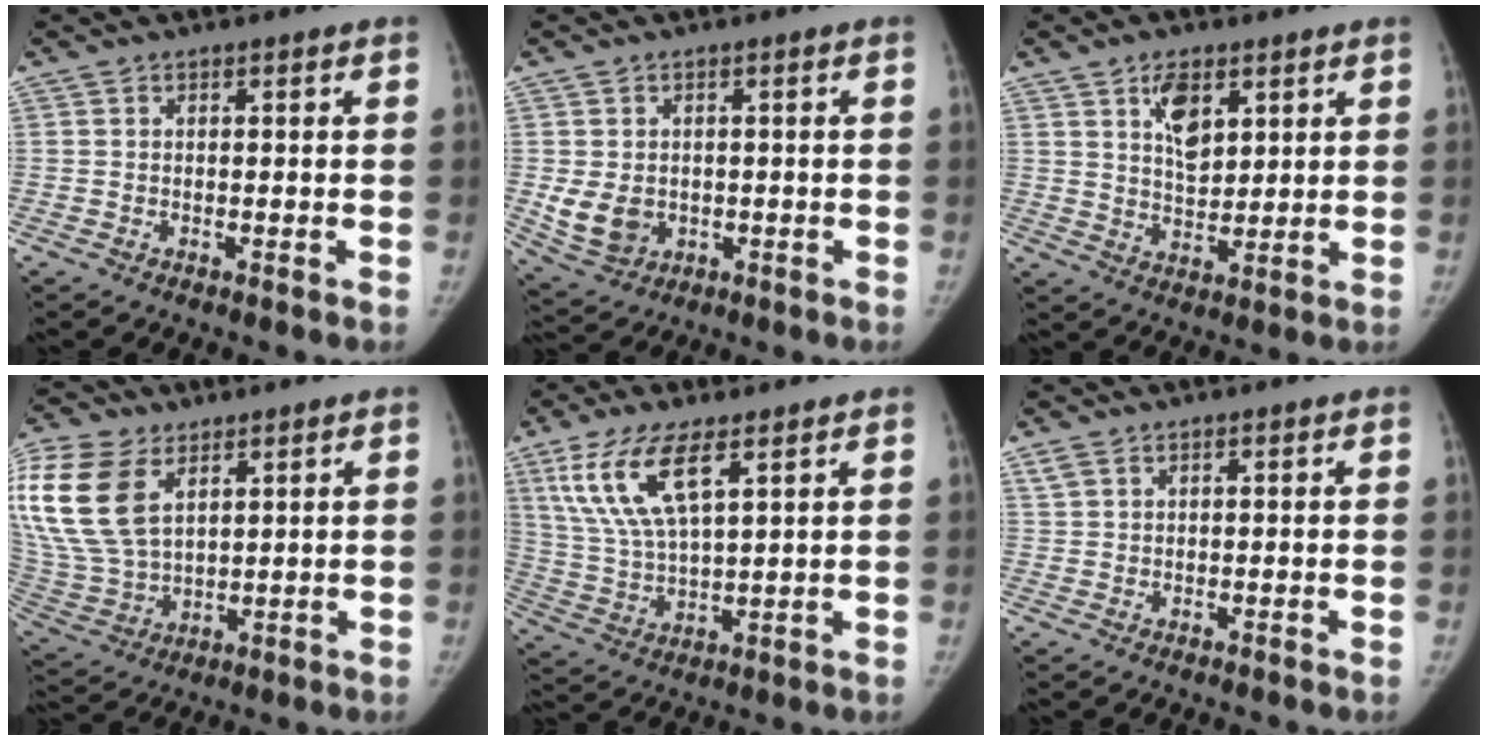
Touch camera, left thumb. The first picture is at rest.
{"total": 6.8, "force": [-0.7, 5.4, 4.0], "torque": [-0.057, -0.009, 0.003]}
{"total": 7.2, "force": [3.4, 4.1, 4.9], "torque": [-0.058, -0.026, 0.061]}
{"total": 20.8, "force": [8.3, 12.9, 14.1], "torque": [-0.326, -0.010, 0.166]}
{"total": 13.2, "force": [6.6, 4.7, 10.4], "torque": [-0.209, -0.021, 0.137]}
{"total": 1.8, "force": [1.2, 1.0, 0.9], "torque": [-0.019, 0.005, 0.029]}